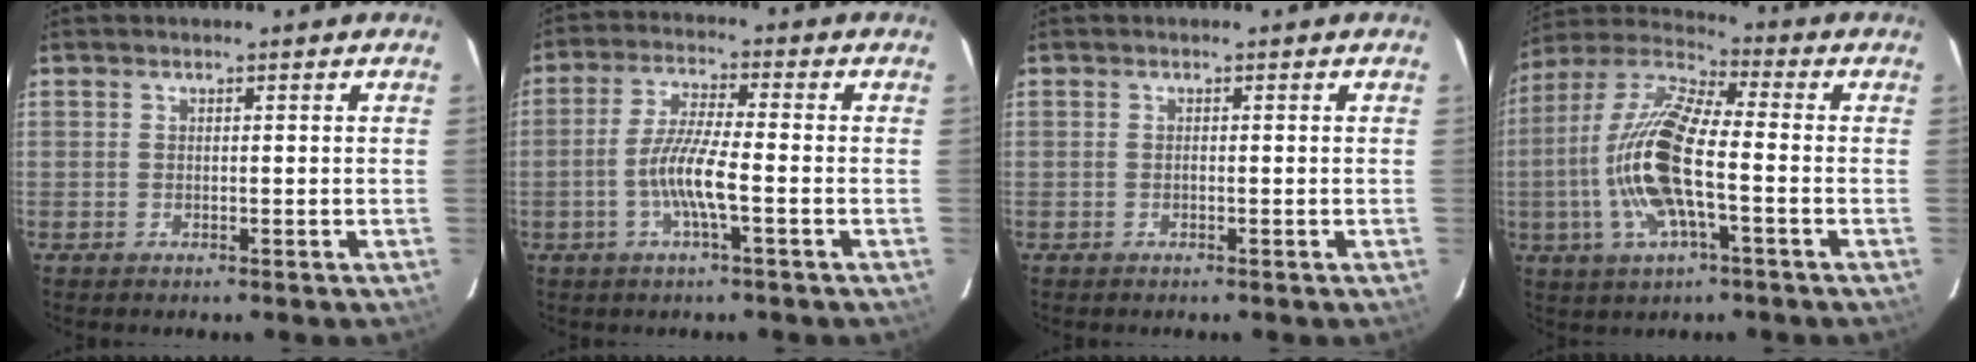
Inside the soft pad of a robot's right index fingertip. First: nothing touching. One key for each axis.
{"total": 7.4, "fx": -2.4, "fy": 0.4, "fz": 7.0, "tx": -0.143, "ty": 0.001, "tz": -0.048}
{"total": 0.0}
{"total": 16.6, "fx": -3.2, "fy": 4.9, "fz": 15.6, "tx": -0.318, "ty": 0.000, "tz": -0.070}